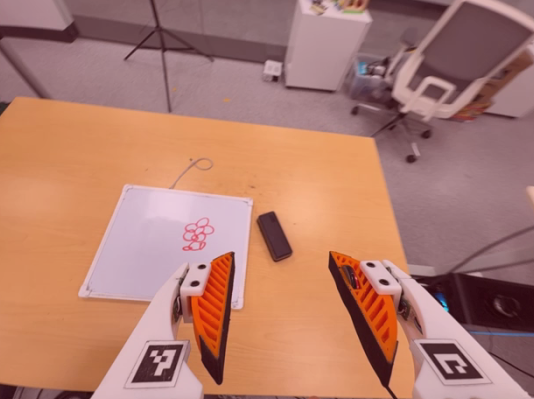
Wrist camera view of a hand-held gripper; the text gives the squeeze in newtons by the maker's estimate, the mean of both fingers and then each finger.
{"total": 0.0}